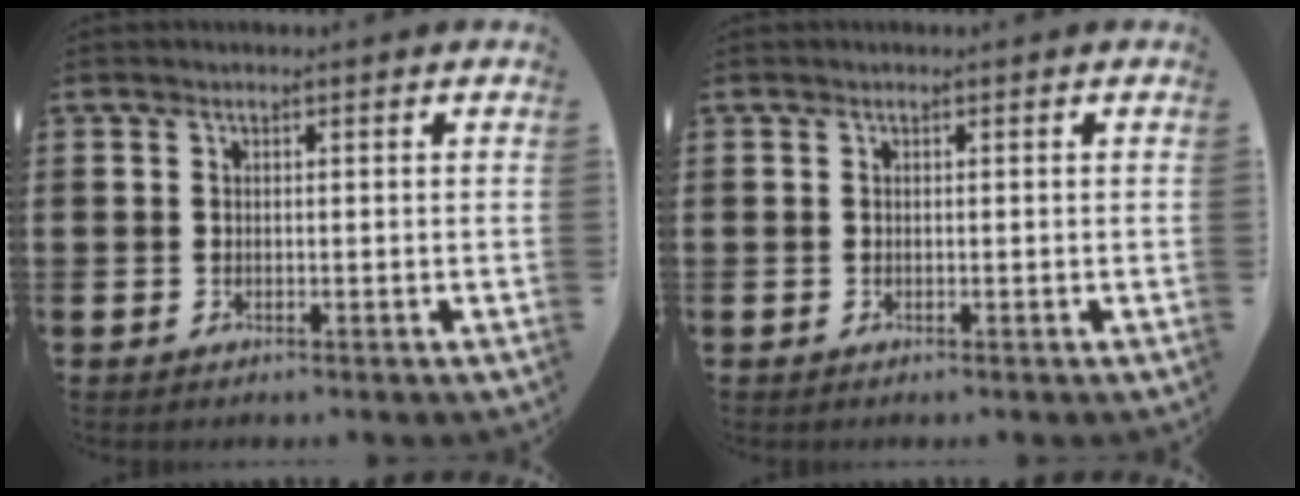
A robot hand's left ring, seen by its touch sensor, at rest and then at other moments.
{"total": 0.0}